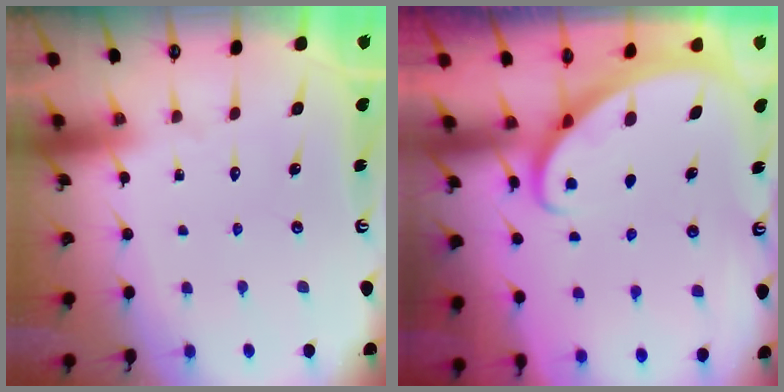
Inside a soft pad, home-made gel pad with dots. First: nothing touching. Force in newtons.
{"total": 2.3, "press": 2.3, "slide": 0.3}